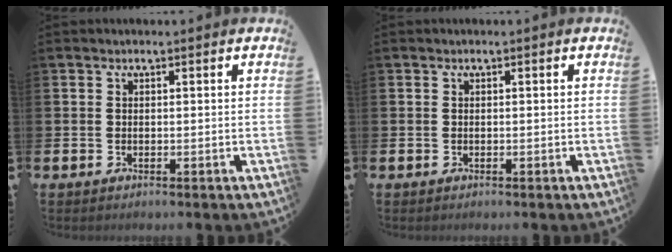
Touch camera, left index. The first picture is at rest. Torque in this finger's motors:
{"motor_torque": [-0.15, 0.18, -0.01, -0.01]}